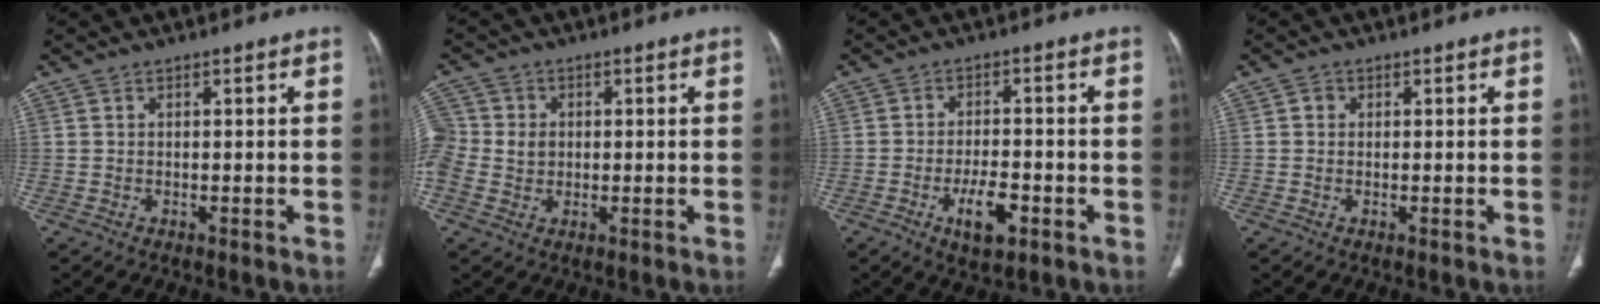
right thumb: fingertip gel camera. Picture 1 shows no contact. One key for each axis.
{"total": 10.1, "fx": 0.5, "fy": 8.7, "fz": 5.0, "tx": -0.123, "ty": 0.021, "tz": 0.012}
{"total": 6.7, "fx": -3.0, "fy": 2.9, "fz": 5.3, "tx": -0.086, "ty": 0.010, "tz": -0.046}
{"total": 1.1, "fx": 0.2, "fy": 1.0, "fz": 0.4, "tx": 0.000, "ty": 0.002, "tz": -0.001}